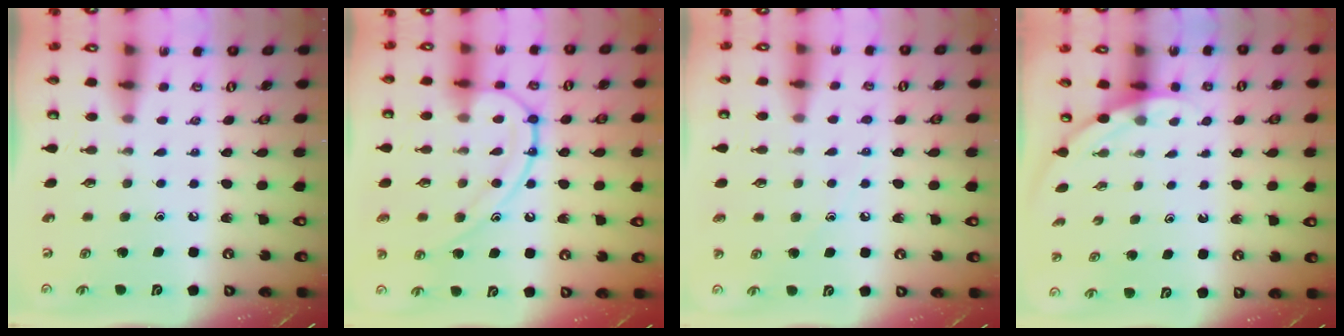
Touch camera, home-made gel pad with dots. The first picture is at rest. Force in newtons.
{"total": 15.3, "press": 15.2, "slide": 1.5}
{"total": 5.7, "press": 5.6, "slide": 0.6}
{"total": 2.2, "press": 2.2, "slide": 0.0}